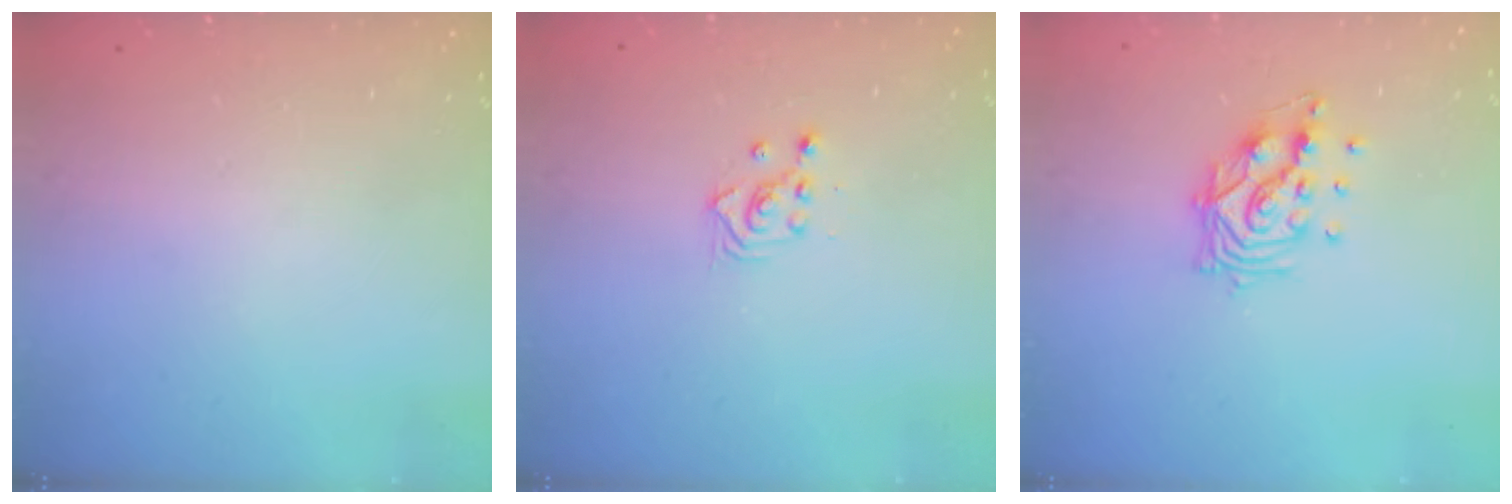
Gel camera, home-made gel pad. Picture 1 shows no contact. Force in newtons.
{"total": 2.3, "press": 2.3, "slide": 0.3}
{"total": 10.8, "press": 10.8, "slide": 0.7}